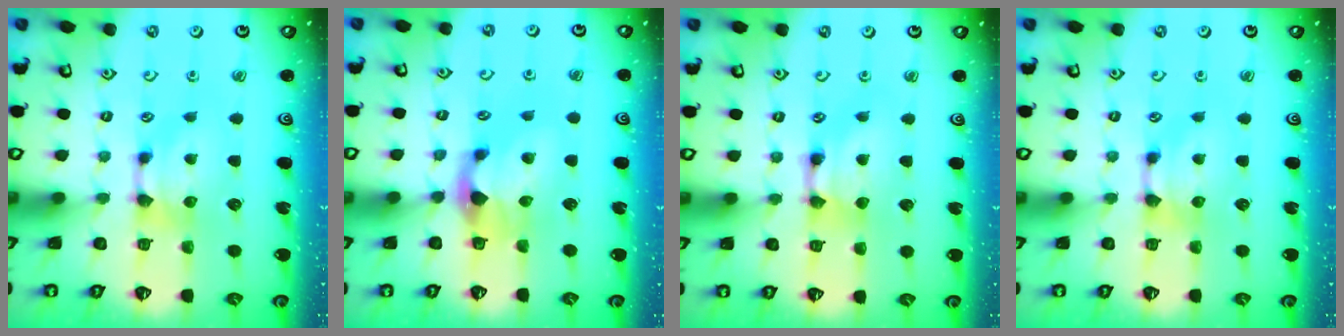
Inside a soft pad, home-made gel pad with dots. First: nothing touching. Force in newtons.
{"total": 2.5, "press": 2.1, "slide": 1.4}
{"total": 2.2, "press": 2.2, "slide": 0.1}
{"total": 0.0}